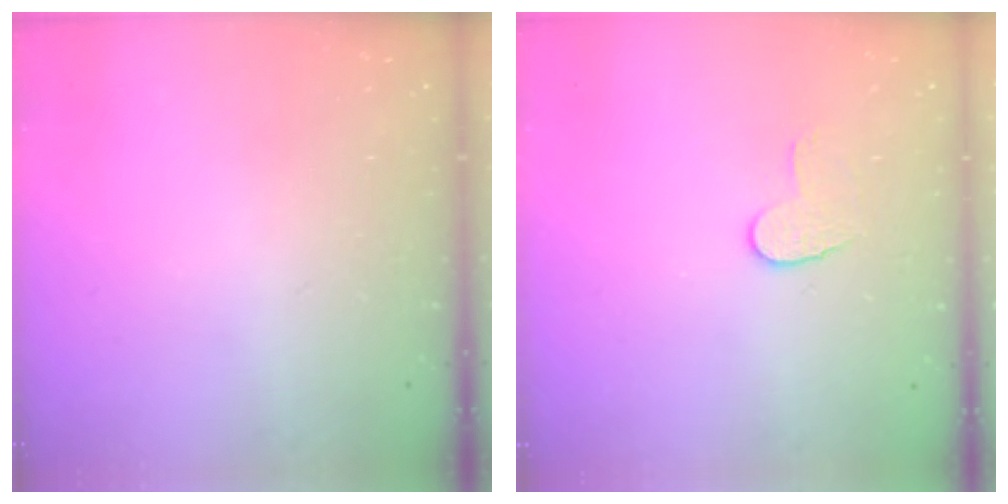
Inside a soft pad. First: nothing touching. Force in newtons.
{"total": 6.1, "press": 6.1, "slide": 0.5}